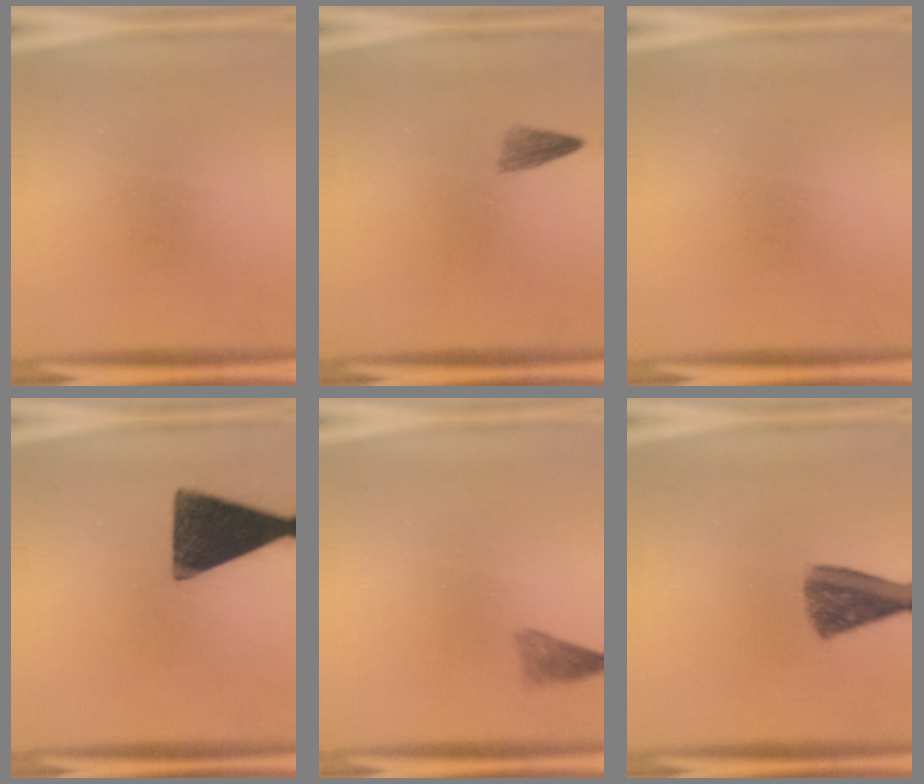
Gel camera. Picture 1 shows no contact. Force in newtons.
{"total": 1.7}
{"total": 0.0}
{"total": 14.7}
{"total": 1.9}
{"total": 8.4}